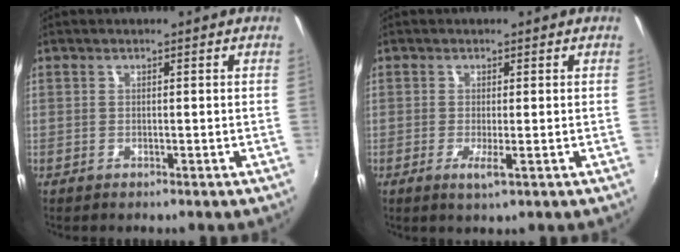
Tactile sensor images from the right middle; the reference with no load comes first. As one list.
[{"total": 2.3, "force": [-0.6, -0.2, 2.2], "torque": [-0.045, -0.008, -0.010]}]